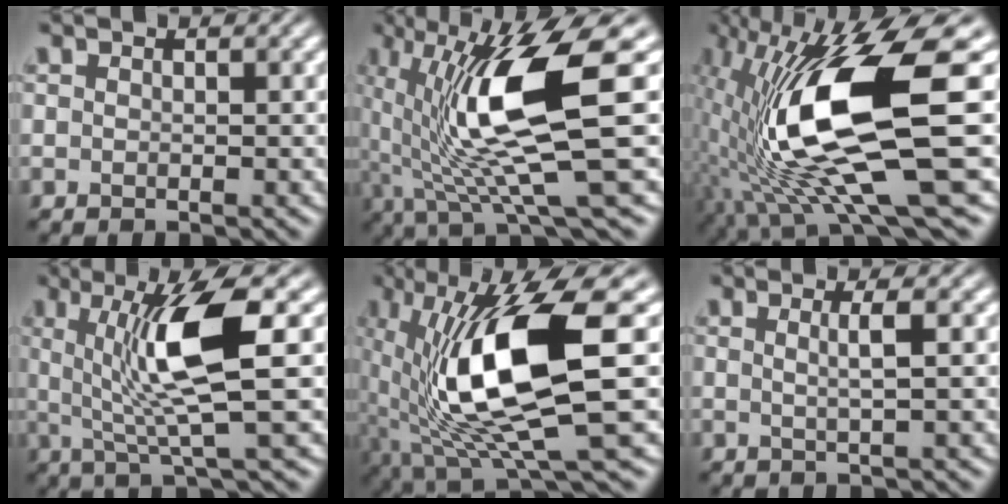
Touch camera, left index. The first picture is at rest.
{"total": 11.8, "force": [1.9, 2.6, 11.4], "torque": [-0.191, -0.003, 0.041]}
{"total": 14.6, "force": [0.2, 4.1, 14.0], "torque": [-0.268, -0.003, 0.010]}
{"total": 7.7, "force": [1.4, 1.2, 7.4], "torque": [-0.125, 0.002, 0.028]}
{"total": 12.6, "force": [1.0, 4.0, 11.9], "torque": [-0.227, -0.015, 0.029]}
{"total": 1.9, "force": [0.5, 0.3, 1.9], "torque": [-0.027, 0.008, 0.002]}